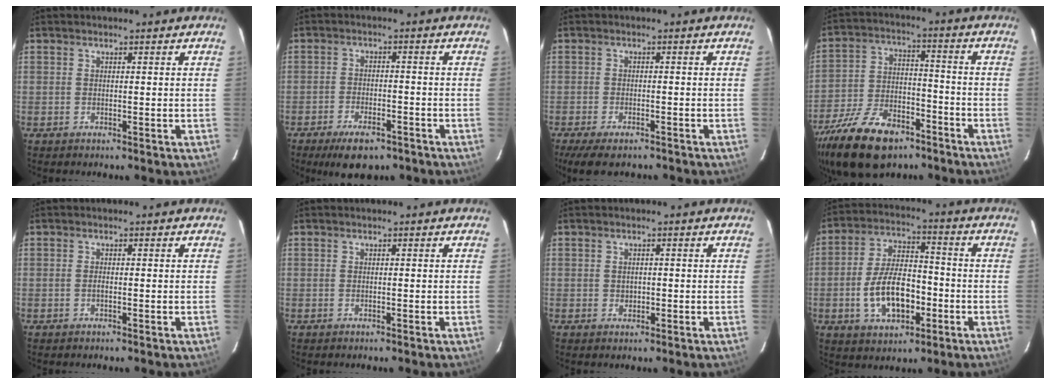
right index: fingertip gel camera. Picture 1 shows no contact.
{"total": 8.7, "force": [-6.2, 3.6, 4.9], "torque": [-0.110, -0.011, -0.095]}
{"total": 8.4, "force": [-6.6, 2.7, 4.4], "torque": [-0.103, -0.031, -0.109]}
{"total": 20.3, "force": [-13.5, 10.3, 11.1], "torque": [-0.246, -0.019, -0.227]}
{"total": 0.7, "force": [-0.2, 0.2, 0.6], "torque": [-0.013, 0.000, -0.006]}
{"total": 0.0}
{"total": 1.4, "force": [-0.1, 1.2, 0.6], "torque": [-0.008, 0.002, 0.000]}
{"total": 12.6, "force": [-3.8, 6.6, 10.0], "torque": [-0.200, 0.013, -0.055]}